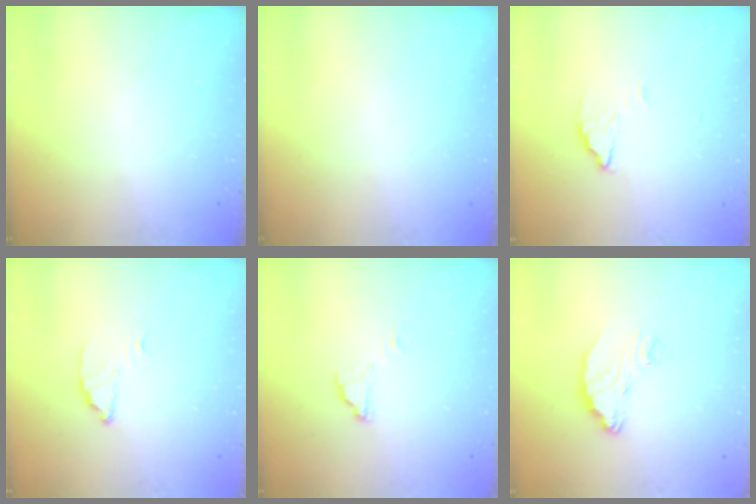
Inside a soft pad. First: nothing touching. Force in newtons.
{"total": 0.0}
{"total": 2.6, "press": 2.6, "slide": 0.2}
{"total": 2.8, "press": 2.7, "slide": 0.2}
{"total": 5.0, "press": 5.0, "slide": 0.4}
{"total": 9.4, "press": 9.3, "slide": 0.7}